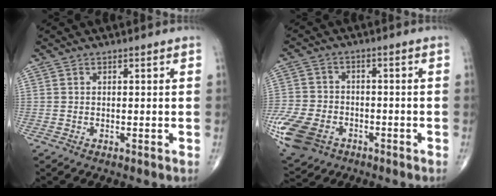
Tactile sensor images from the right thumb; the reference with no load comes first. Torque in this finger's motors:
{"motor_torque": [2.65, 2.36, 0.78, -0.92, 0.11]}